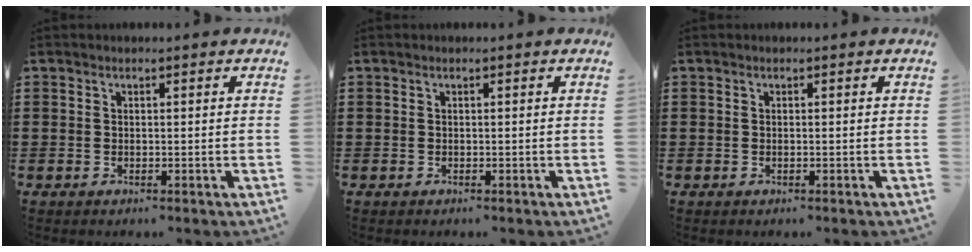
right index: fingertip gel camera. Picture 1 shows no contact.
{"total": 0.0}
{"total": 0.0}